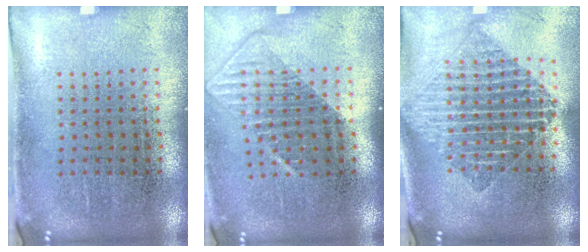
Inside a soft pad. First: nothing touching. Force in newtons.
{"total": 1.3, "press": 1.1, "slide": 0.8}
{"total": 1.9, "press": 1.6, "slide": 1.1}